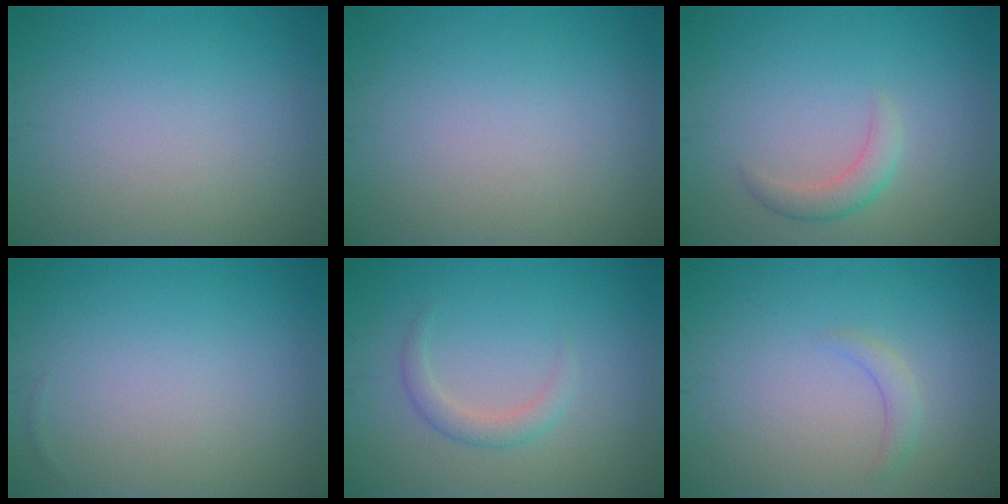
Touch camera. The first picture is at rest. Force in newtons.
{"total": 0.0}
{"total": 1.9, "press": 1.9, "slide": 0.1}
{"total": 0.0}
{"total": 1.8, "press": 1.7, "slide": 0.1}
{"total": 1.2, "press": 1.2, "slide": 0.2}